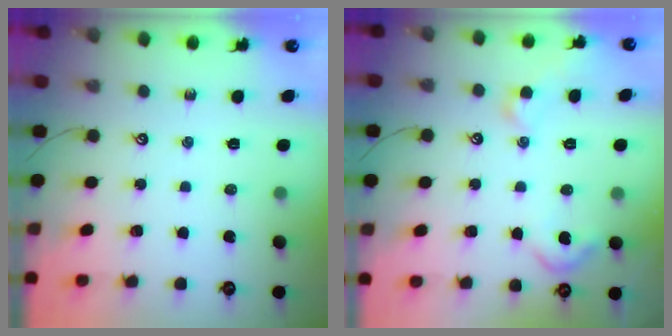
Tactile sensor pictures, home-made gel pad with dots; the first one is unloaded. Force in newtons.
{"total": 4.2, "press": 4.2, "slide": 0.3}